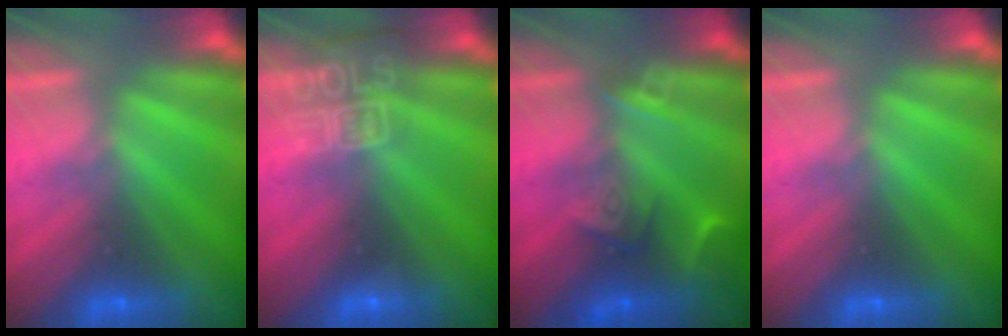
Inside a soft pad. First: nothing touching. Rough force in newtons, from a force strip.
{"total": 7.1}
{"total": 2.4}
{"total": 0.0}